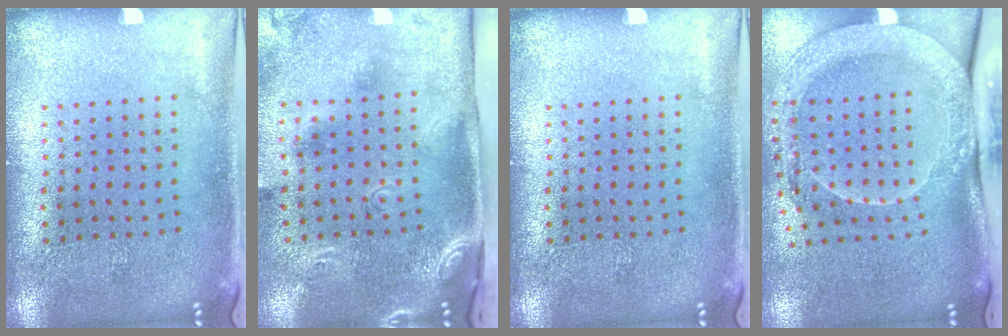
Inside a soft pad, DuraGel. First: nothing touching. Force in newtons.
{"total": 2.8, "press": 1.9, "slide": 2.0}
{"total": 0.0}
{"total": 2.1, "press": 2.0, "slide": 0.8}